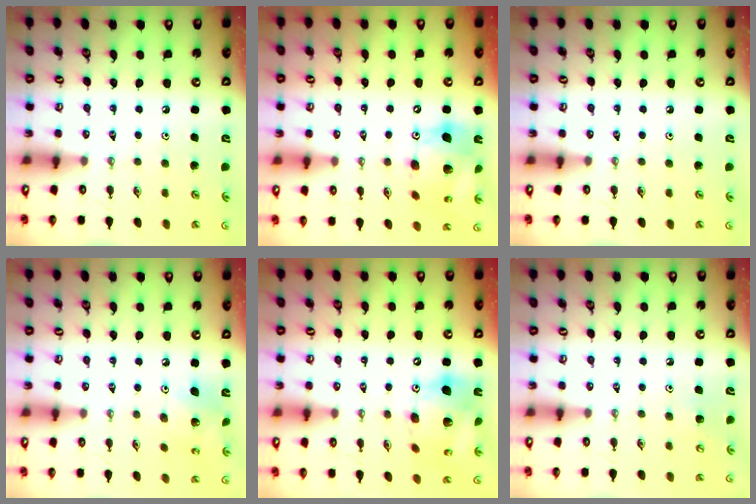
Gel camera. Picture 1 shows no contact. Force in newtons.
{"total": 16.5, "press": 16.4, "slide": 2.0}
{"total": 0.0}
{"total": 6.9, "press": 6.9, "slide": 0.5}
{"total": 19.9, "press": 19.6, "slide": 3.7}
{"total": 5.5, "press": 5.5, "slide": 0.7}